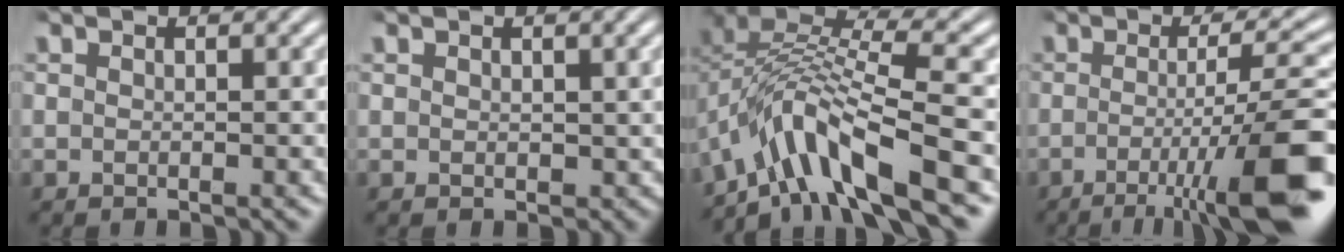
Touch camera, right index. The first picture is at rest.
{"total": 0.6, "force": [0.0, 0.6, 0.1], "torque": [-0.004, -0.013, 0.010]}
{"total": 8.8, "force": [-2.8, 5.1, 6.6], "torque": [-0.143, -0.024, -0.038]}
{"total": 10.7, "force": [-5.1, 2.5, 9.0], "torque": [-0.124, -0.021, -0.061]}